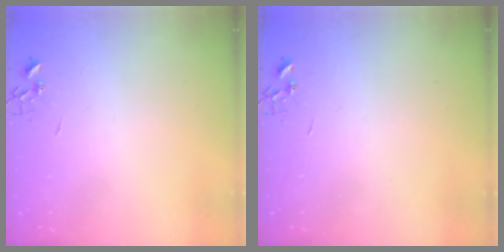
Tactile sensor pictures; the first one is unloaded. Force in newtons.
{"total": 0.0}